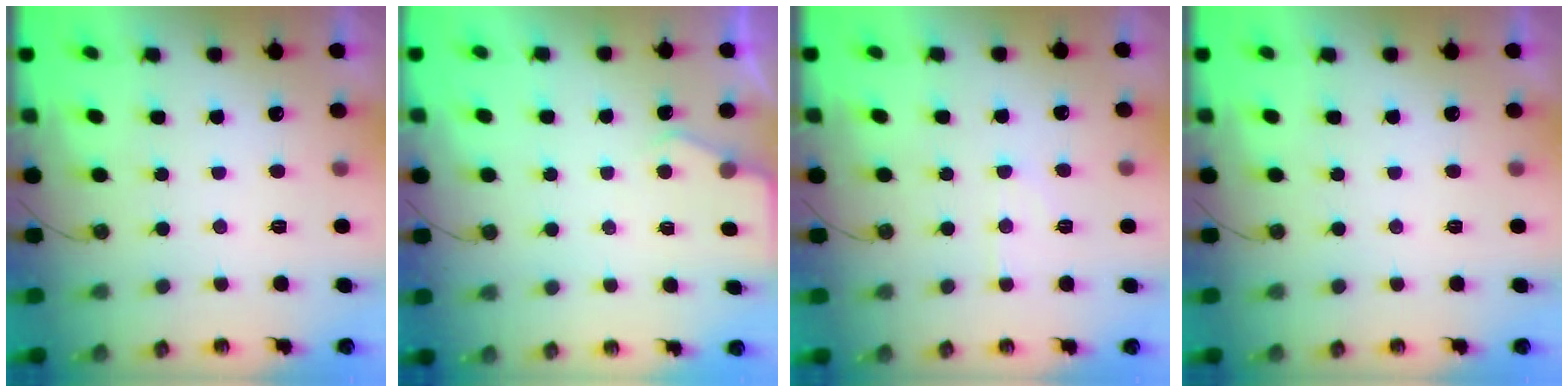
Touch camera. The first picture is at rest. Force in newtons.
{"total": 4.1, "press": 4.1, "slide": 0.6}
{"total": 6.8, "press": 6.8, "slide": 0.7}
{"total": 0.0}